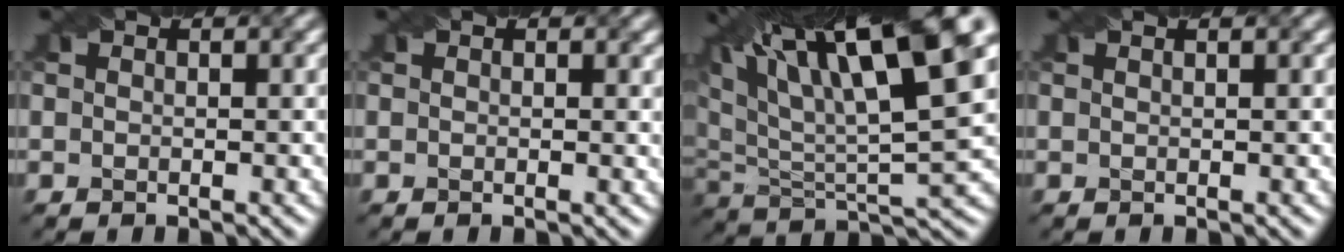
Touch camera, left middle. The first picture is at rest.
{"total": 0.8, "force": [0.4, 0.4, 0.5], "torque": [-0.004, -0.003, 0.007]}
{"total": 16.7, "force": [9.8, 4.0, 12.9], "torque": [-0.233, 0.028, 0.178]}
{"total": 2.2, "force": [1.3, 1.1, 1.5], "torque": [-0.001, 0.006, -0.009]}